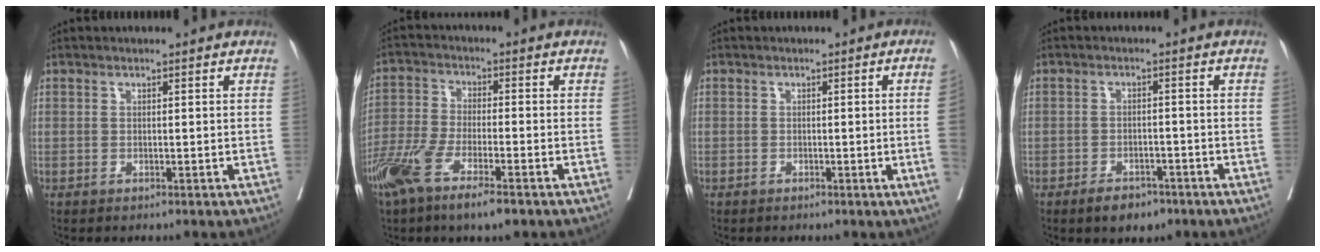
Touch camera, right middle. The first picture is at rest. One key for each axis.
{"total": 10.1, "fx": -6.4, "fy": 2.1, "fz": 7.5, "tx": -0.153, "ty": -0.020, "tz": -0.118}
{"total": 3.1, "fx": -0.4, "fy": -1.3, "fz": 2.8, "tx": -0.034, "ty": -0.003, "tz": -0.005}
{"total": 4.3, "fx": -3.1, "fy": 2.2, "fz": 2.2, "tx": -0.034, "ty": 0.001, "tz": -0.042}